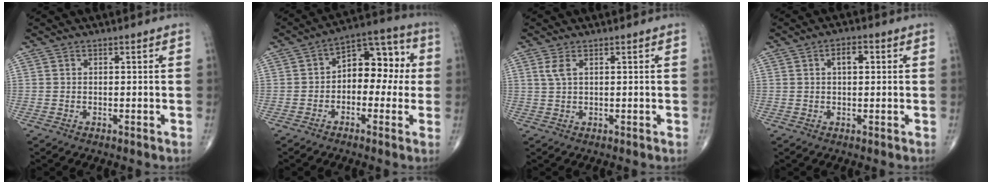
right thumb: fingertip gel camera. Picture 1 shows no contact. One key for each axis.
{"total": 11.3, "fx": 0.1, "fy": 7.3, "fz": 8.5, "tx": -0.076, "ty": 0.044, "tz": -0.014}
{"total": 2.2, "fx": 1.0, "fy": 0.9, "fz": 1.8, "tx": -0.045, "ty": 0.007, "tz": 0.028}
{"total": 3.3, "fx": 0.9, "fy": 1.7, "fz": 2.7, "tx": -0.037, "ty": 0.009, "tz": 0.013}